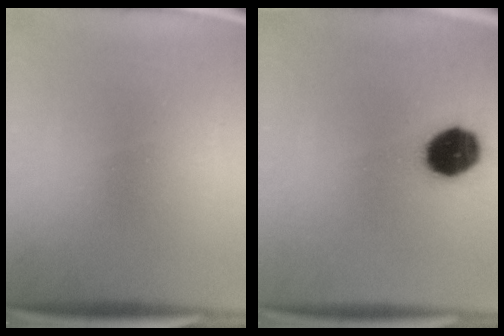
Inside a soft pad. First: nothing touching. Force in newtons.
{"total": 11.9}